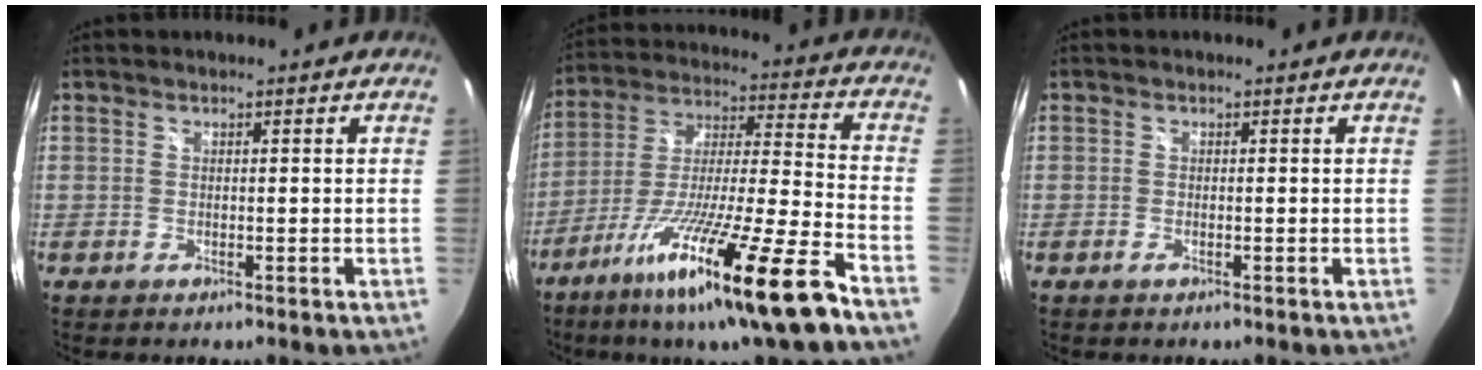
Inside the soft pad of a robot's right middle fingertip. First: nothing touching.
{"total": 22.0, "force": [-14.4, -0.4, 16.6], "torque": [-0.292, -0.055, -0.242]}
{"total": 0.8, "force": [-0.5, 0.4, 0.4], "torque": [-0.008, -0.002, -0.011]}